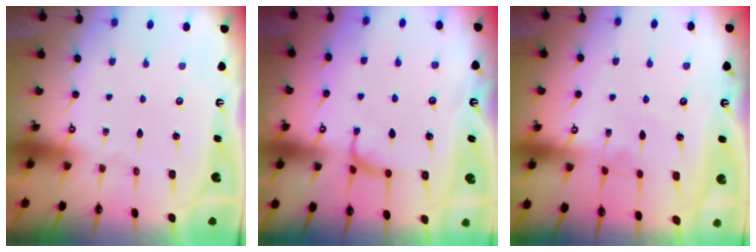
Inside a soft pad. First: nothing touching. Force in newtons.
{"total": 2.3, "press": 2.2, "slide": 0.8}
{"total": 4.1, "press": 4.0, "slide": 0.2}